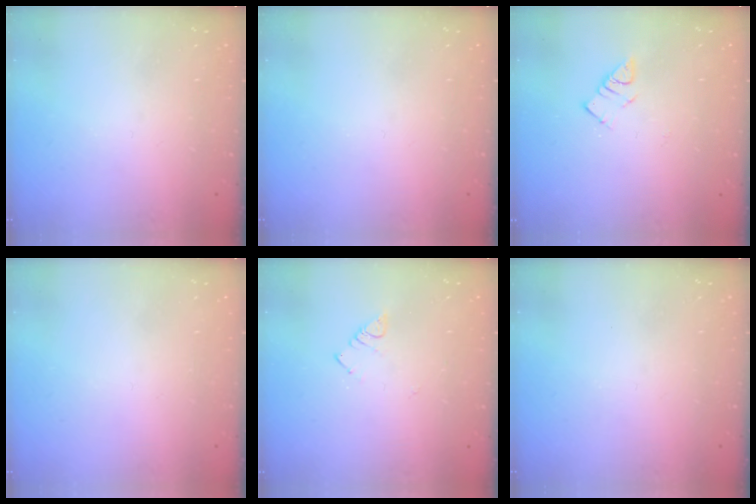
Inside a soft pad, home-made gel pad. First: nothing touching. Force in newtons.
{"total": 0.0}
{"total": 4.6, "press": 4.6, "slide": 0.2}
{"total": 1.7, "press": 1.7, "slide": 0.1}
{"total": 3.0, "press": 2.9, "slide": 0.4}
{"total": 0.0}